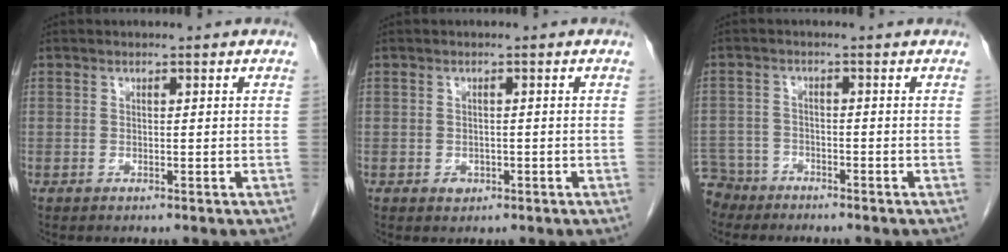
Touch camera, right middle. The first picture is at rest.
{"total": 1.4, "force": [-0.6, 1.1, 0.6], "torque": [-0.009, 0.003, -0.003]}
{"total": 6.0, "force": [-5.1, 3.1, 0.0], "torque": [0.001, -0.005, -0.093]}